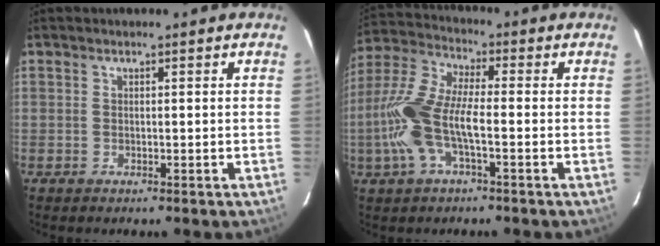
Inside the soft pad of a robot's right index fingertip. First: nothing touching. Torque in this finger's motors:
{"motor_torque": [1.26, -0.88, 0.88, 0.21]}